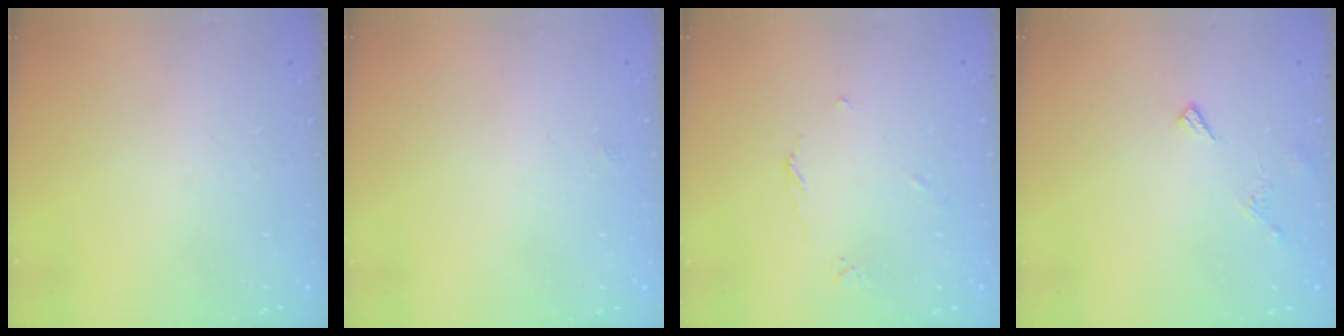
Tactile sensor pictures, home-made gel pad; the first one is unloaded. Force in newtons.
{"total": 1.9, "press": 1.9, "slide": 0.3}
{"total": 3.7, "press": 3.6, "slide": 0.4}
{"total": 6.9, "press": 6.8, "slide": 1.0}